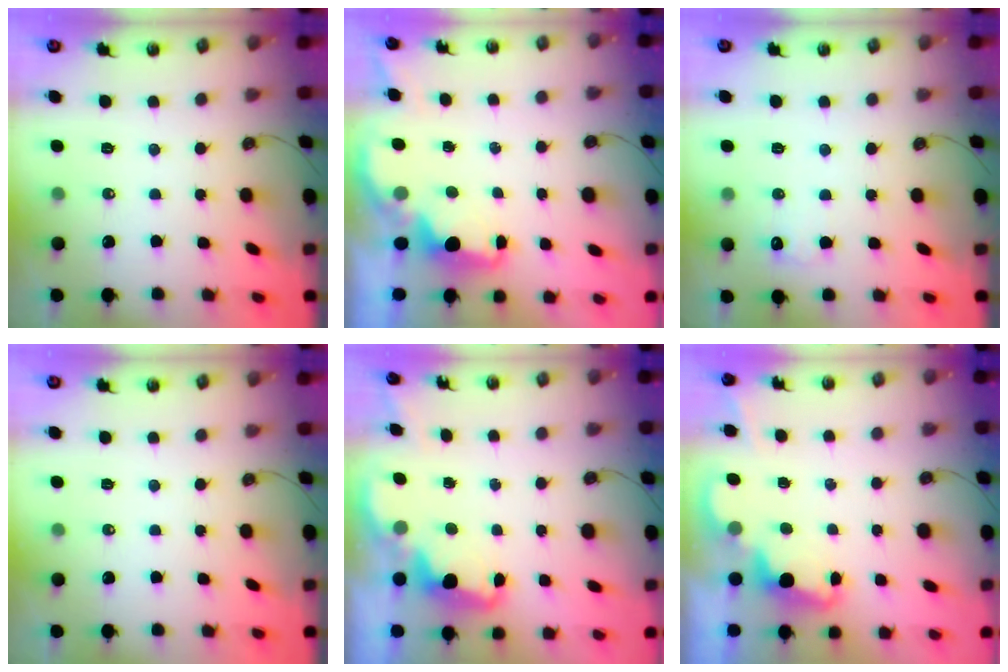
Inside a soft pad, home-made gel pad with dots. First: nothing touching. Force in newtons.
{"total": 2.0, "press": 1.8, "slide": 0.8}
{"total": 4.5, "press": 4.3, "slide": 1.2}
{"total": 0.0}
{"total": 2.5, "press": 2.5, "slide": 0.5}
{"total": 2.5, "press": 2.4, "slide": 0.5}